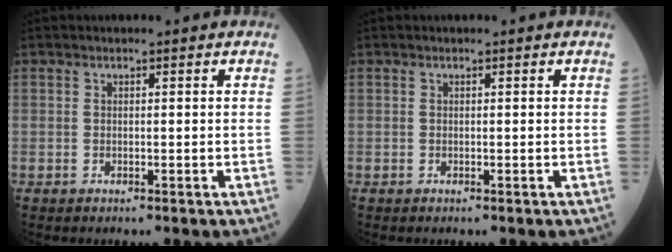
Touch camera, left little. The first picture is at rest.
{"total": 0.0}